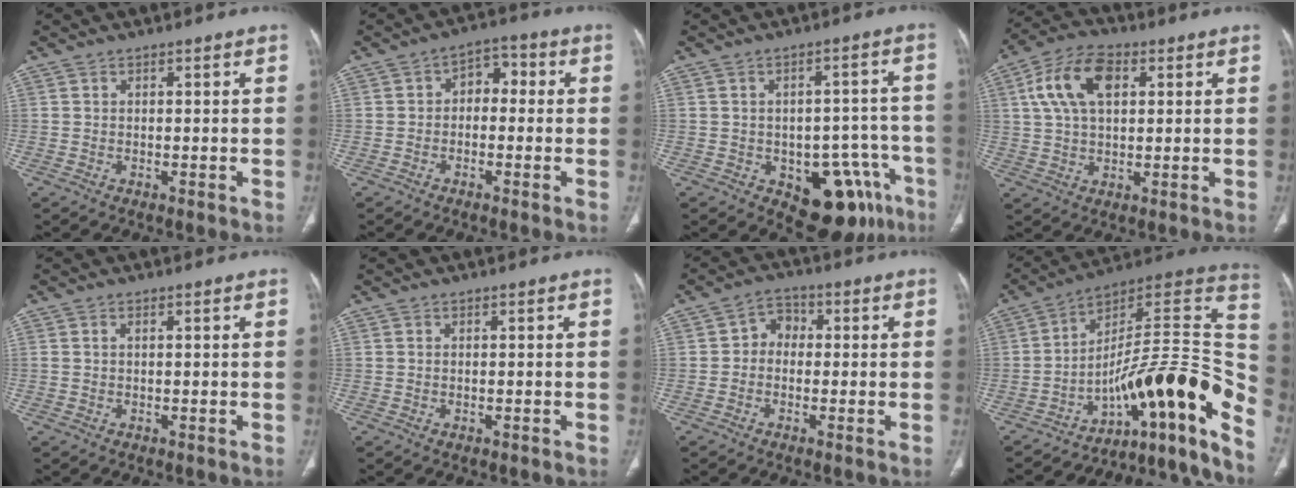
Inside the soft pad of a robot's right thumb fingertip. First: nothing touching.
{"total": 5.3, "force": [0.0, 3.6, 3.8], "torque": [-0.031, 0.024, -0.014]}
{"total": 14.6, "force": [-7.1, 8.2, 9.7], "torque": [-0.069, 0.039, -0.083]}
{"total": 11.8, "force": [3.5, 6.8, 8.9], "torque": [-0.168, 0.013, 0.061]}
{"total": 0.7, "force": [0.3, 0.3, 0.6], "torque": [-0.016, 0.005, 0.006]}
{"total": 0.0}
{"total": 4.3, "force": [-0.3, 3.6, 2.4], "torque": [-0.019, 0.016, -0.018]}
{"total": 27.6, "force": [-13.3, 7.9, 22.9], "torque": [-0.245, 0.118, -0.188]}